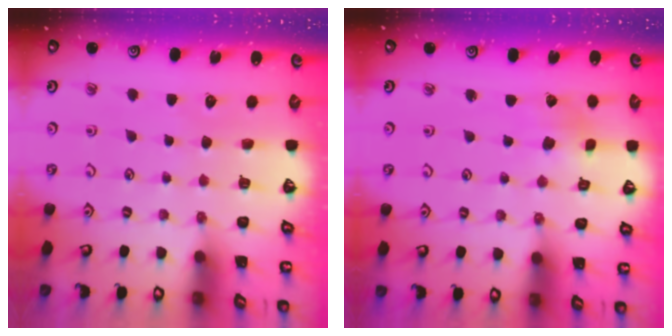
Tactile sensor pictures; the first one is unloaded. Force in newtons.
{"total": 2.9, "press": 2.9, "slide": 0.5}